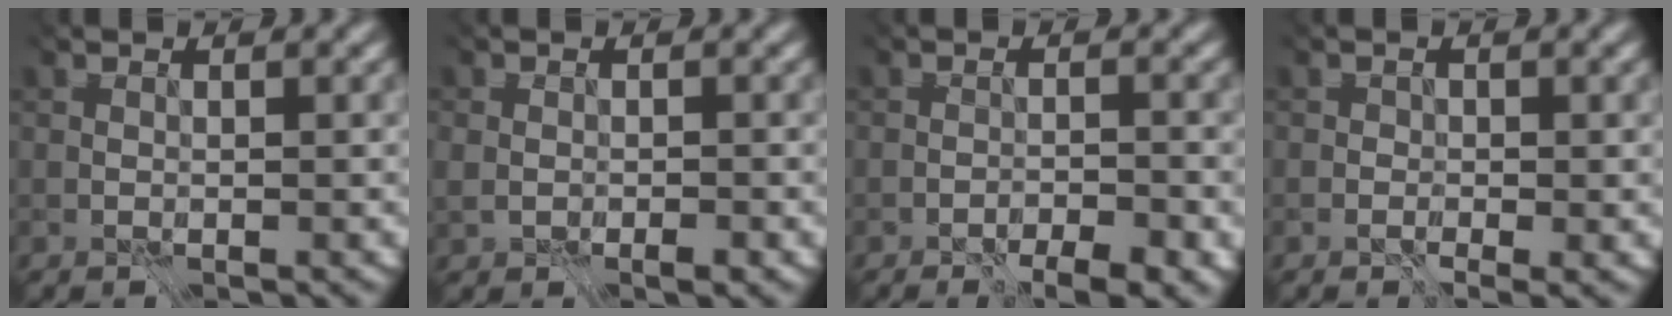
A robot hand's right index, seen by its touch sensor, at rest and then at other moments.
{"total": 1.2, "force": [-0.3, 1.0, 0.5], "torque": [-0.027, 0.004, -0.001]}
{"total": 4.5, "force": [-4.3, 0.1, 1.2], "torque": [0.014, -0.001, -0.074]}
{"total": 1.3, "force": [-1.3, 0.1, 0.1], "torque": [0.005, 0.002, -0.033]}